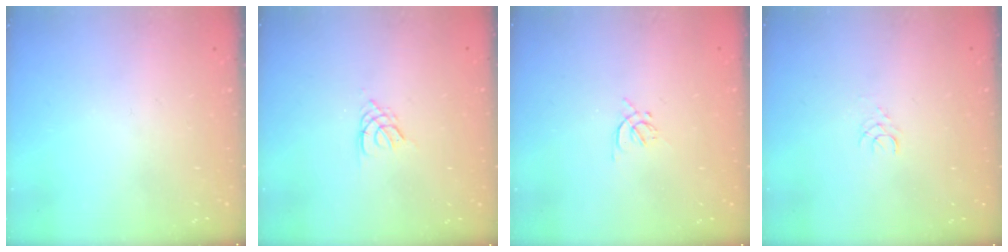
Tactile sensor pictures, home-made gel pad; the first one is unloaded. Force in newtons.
{"total": 1.8, "press": 1.8, "slide": 0.4}
{"total": 1.6, "press": 1.6, "slide": 0.5}
{"total": 2.5, "press": 2.5, "slide": 0.2}